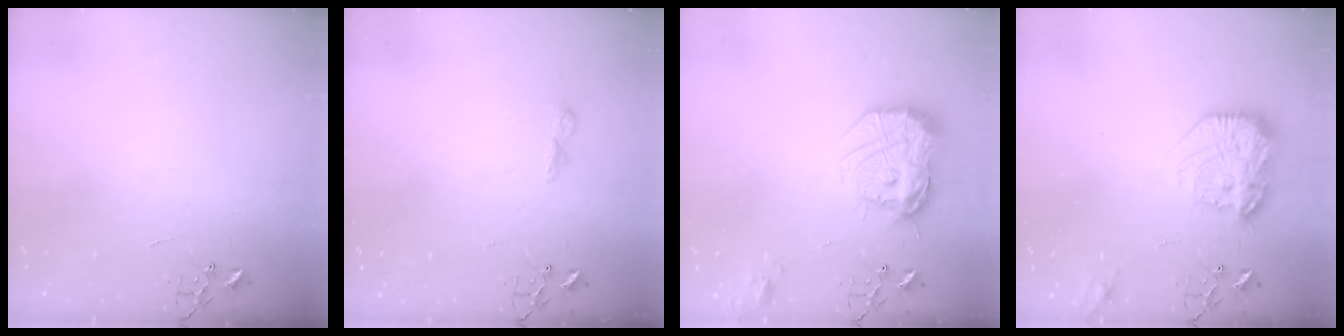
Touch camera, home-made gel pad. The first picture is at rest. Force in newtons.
{"total": 5.1, "press": 5.1, "slide": 0.6}
{"total": 17.7, "press": 17.7, "slide": 1.6}
{"total": 18.8, "press": 18.7, "slide": 1.2}